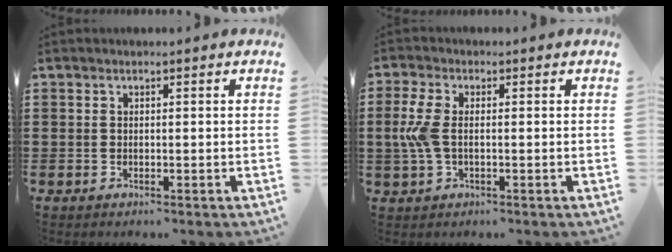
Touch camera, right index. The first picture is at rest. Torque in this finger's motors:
{"motor_torque": [1.09, 0.22, 0.50, 0.17]}